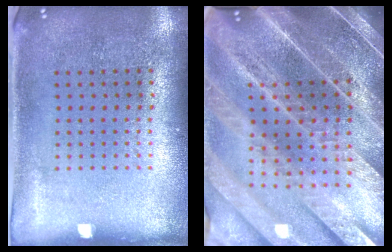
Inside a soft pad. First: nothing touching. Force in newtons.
{"total": 5.4, "press": 4.6, "slide": 2.9}